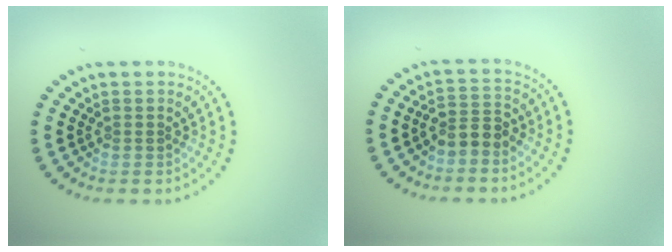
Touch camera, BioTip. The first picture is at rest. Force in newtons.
{"total": 2.5, "press": 2.3, "slide": 1.1}